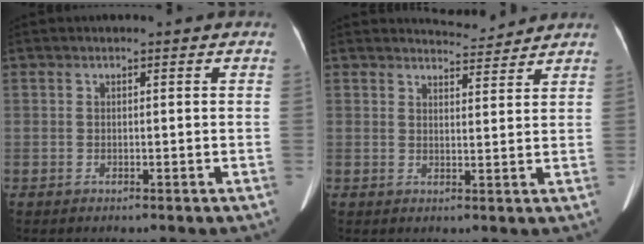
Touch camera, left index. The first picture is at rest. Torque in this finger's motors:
{"motor_torque": [0.12, -0.24, -0.10, -0.04]}